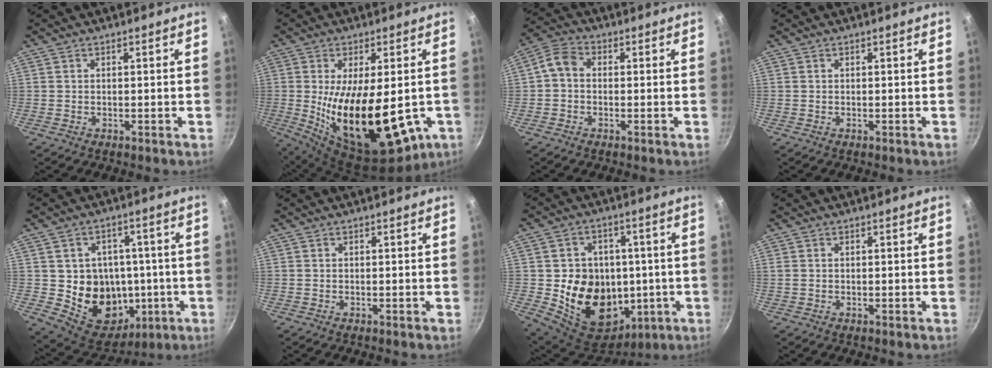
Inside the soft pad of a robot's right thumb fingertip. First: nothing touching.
{"total": 24.9, "force": [-5.2, 10.9, 21.8], "torque": [-0.333, -0.018, -0.056]}
{"total": 4.6, "force": [-0.4, 3.6, 2.8], "torque": [-0.057, 0.018, -0.025]}
{"total": 0.0}
{"total": 16.7, "force": [-1.6, 14.2, 8.5], "torque": [-0.088, 0.012, -0.005]}
{"total": 0.0}
{"total": 19.6, "force": [-1.8, 16.0, 11.2], "torque": [-0.153, 0.005, -0.008]}
{"total": 0.6, "force": [0.2, 0.5, 0.3], "torque": [-0.006, 0.001, 0.003]}